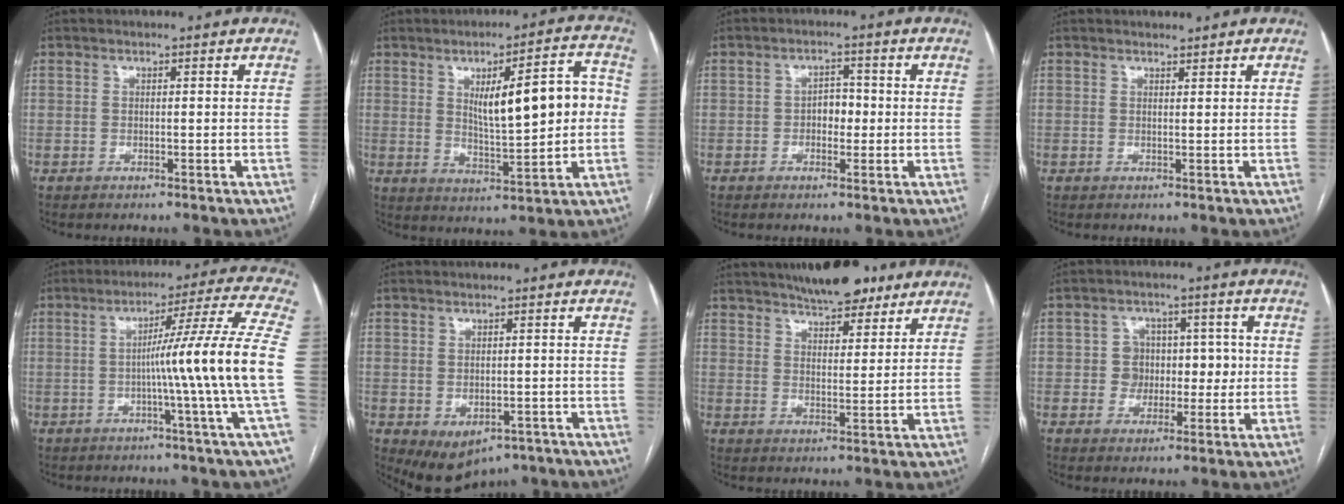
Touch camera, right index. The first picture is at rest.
{"total": 12.4, "force": [1.6, 2.7, 12.0], "torque": [-0.173, 0.020, 0.032]}
{"total": 3.0, "force": [-0.4, 2.0, 2.2], "torque": [-0.028, 0.009, -0.006]}
{"total": 1.1, "force": [1.1, 0.1, 0.2], "torque": [-0.007, 0.002, 0.020]}
{"total": 14.3, "force": [-2.0, -3.3, 13.8], "torque": [-0.193, -0.001, -0.035]}
{"total": 6.4, "force": [-3.3, 4.1, 3.6], "torque": [-0.052, -0.004, -0.038]}
{"total": 11.0, "force": [8.9, 3.3, 5.5], "torque": [-0.079, 0.007, 0.133]}
{"total": 5.6, "force": [0.2, 5.4, 1.8], "torque": [-0.005, 0.026, 0.007]}